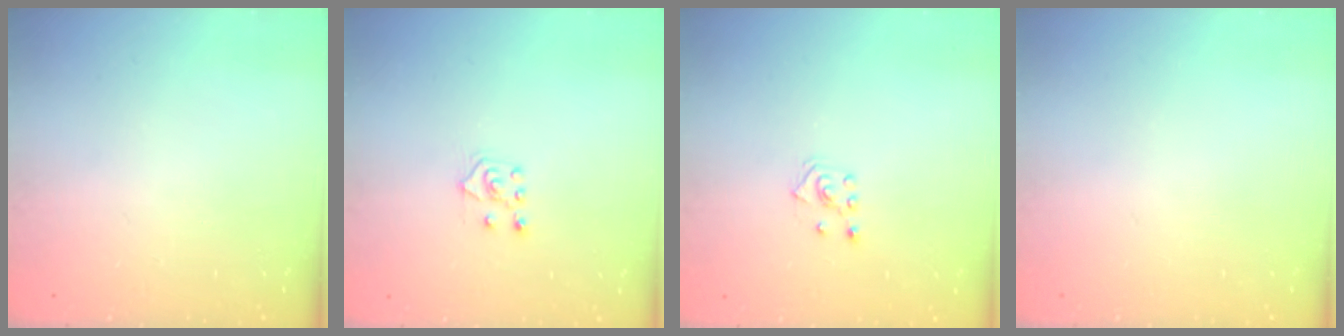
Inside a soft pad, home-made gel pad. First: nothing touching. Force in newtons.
{"total": 5.5, "press": 5.5, "slide": 0.4}
{"total": 2.8, "press": 2.7, "slide": 0.5}
{"total": 0.0}